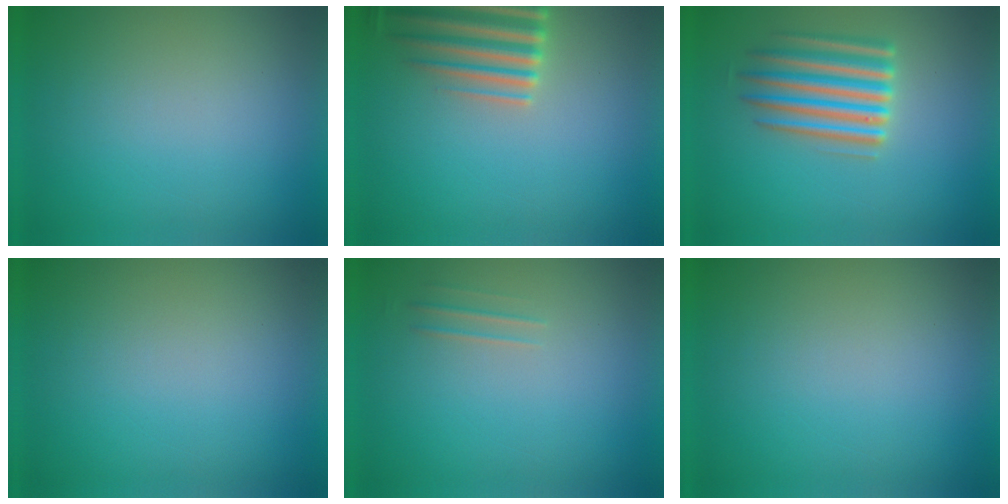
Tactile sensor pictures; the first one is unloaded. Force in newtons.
{"total": 6.0}
{"total": 5.8}
{"total": 0.0}
{"total": 1.5}
{"total": 1.1}